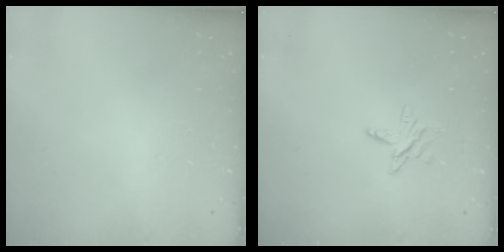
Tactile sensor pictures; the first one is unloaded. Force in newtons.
{"total": 5.0, "press": 5.0, "slide": 0.6}